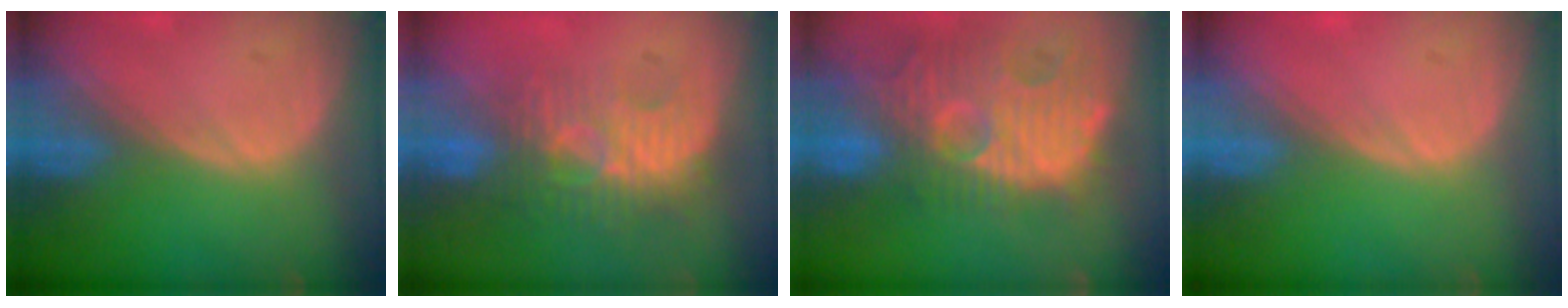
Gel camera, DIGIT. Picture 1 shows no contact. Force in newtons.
{"total": 8.8, "press": 8.4, "slide": 2.7}
{"total": 13.5, "press": 12.4, "slide": 5.3}
{"total": 0.0}